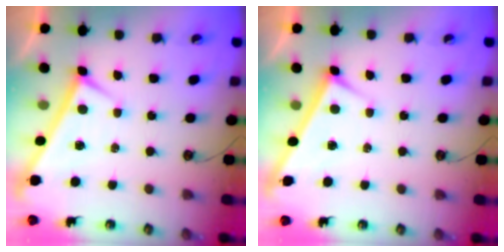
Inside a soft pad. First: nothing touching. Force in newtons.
{"total": 3.3, "press": 3.3, "slide": 0.3}